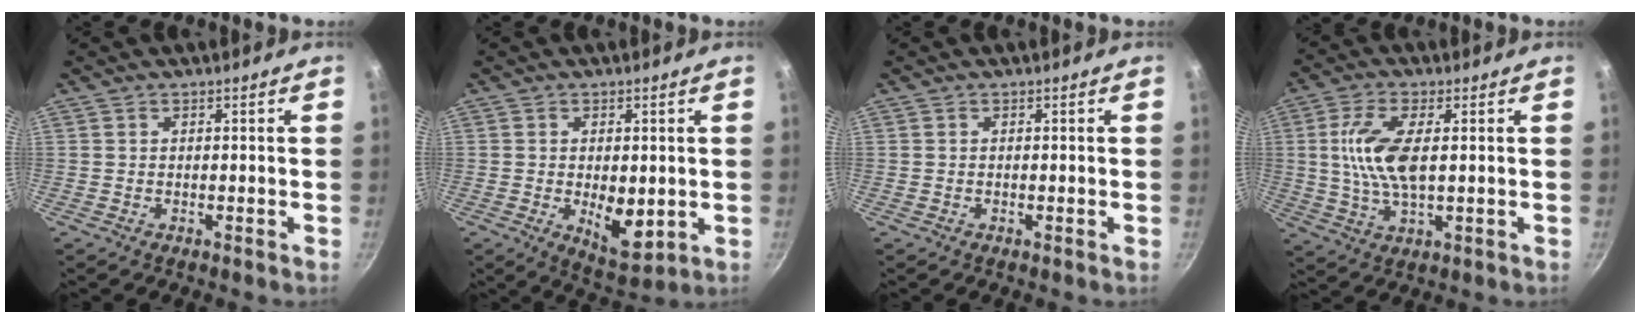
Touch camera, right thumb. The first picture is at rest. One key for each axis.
{"total": 8.3, "fx": -0.9, "fy": 4.2, "fz": 7.1, "tx": -0.092, "ty": -0.019, "tz": 0.000}
{"total": 0.0}
{"total": 10.2, "fx": 1.4, "fy": 4.2, "fz": 9.2, "tx": -0.185, "ty": 0.000, "tz": 0.026}